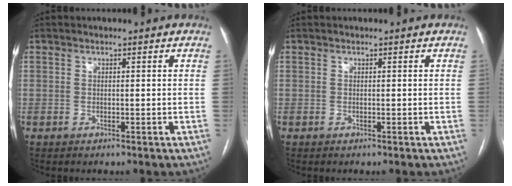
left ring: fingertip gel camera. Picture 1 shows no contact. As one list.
[{"total": 0.0}]